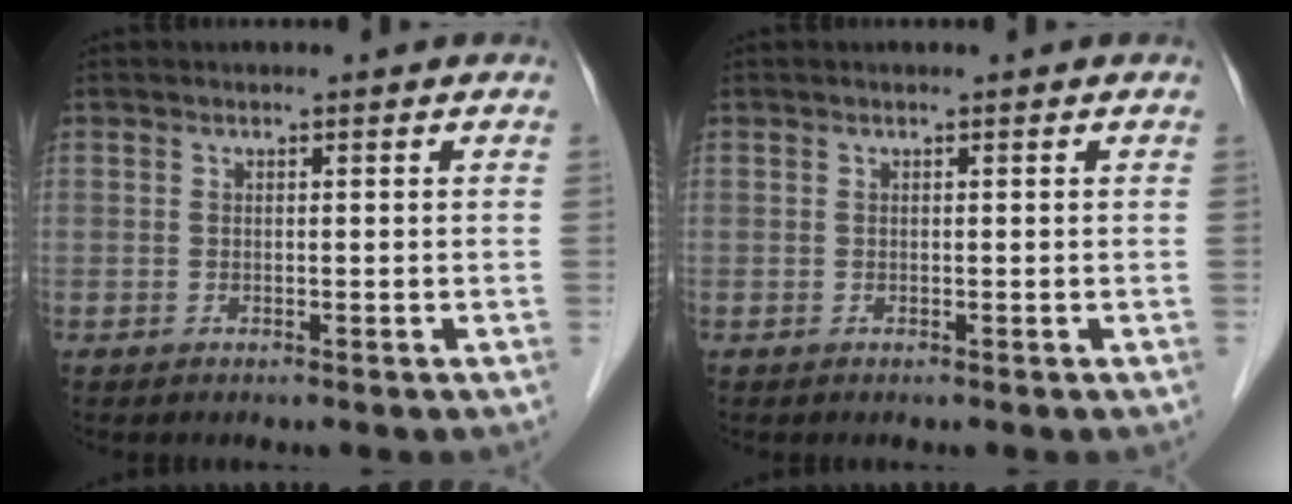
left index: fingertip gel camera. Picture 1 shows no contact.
{"total": 0.0}